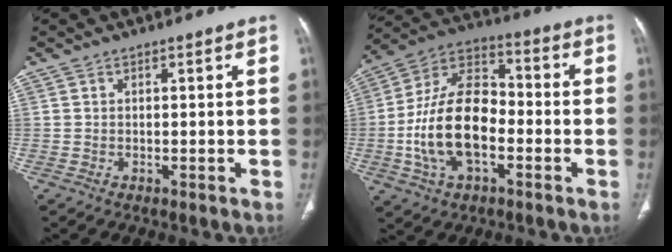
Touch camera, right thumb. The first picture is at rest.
{"total": 17.9, "force": [-3.8, 10.2, 14.2], "torque": [-0.261, 0.035, -0.068]}